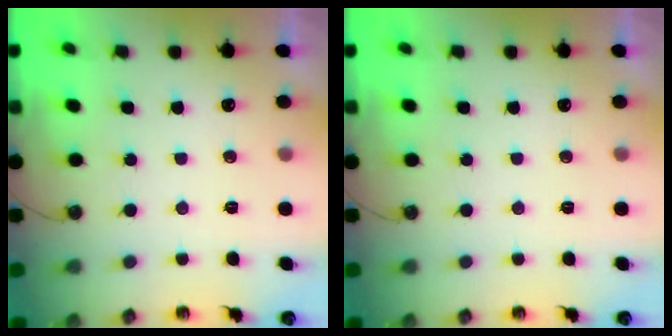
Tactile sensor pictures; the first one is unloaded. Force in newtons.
{"total": 0.0}